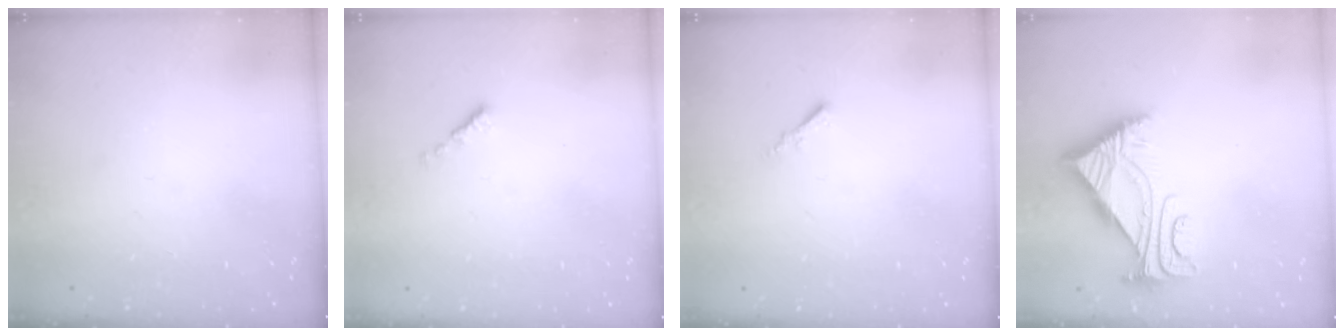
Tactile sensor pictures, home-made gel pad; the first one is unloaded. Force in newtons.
{"total": 0.0}
{"total": 0.0}
{"total": 5.3, "press": 5.3, "slide": 0.5}